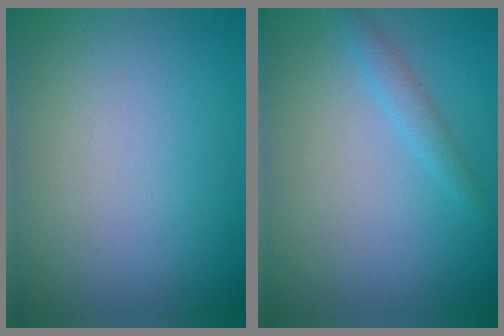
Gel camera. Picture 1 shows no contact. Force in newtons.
{"total": 1.4, "press": 1.4, "slide": 0.1}